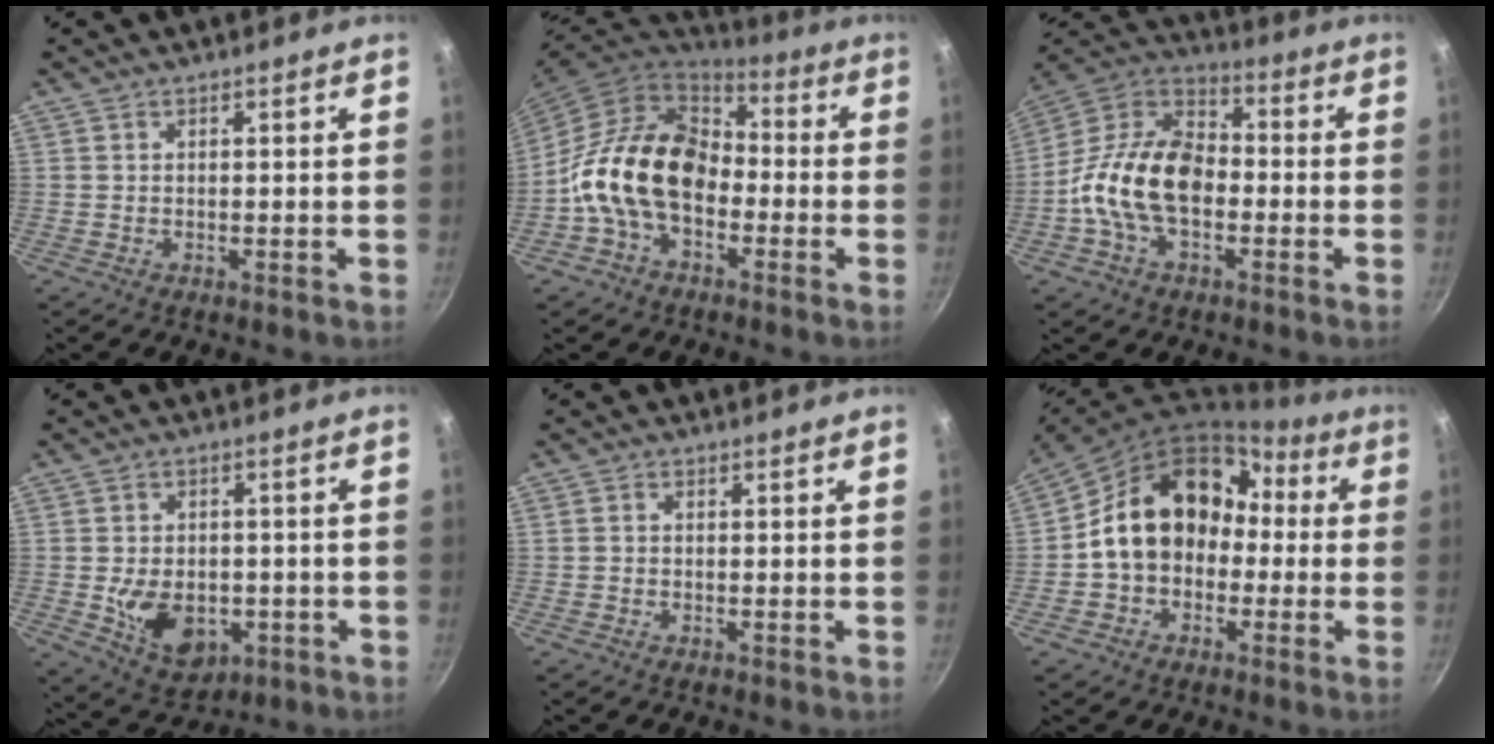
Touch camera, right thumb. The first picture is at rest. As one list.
[{"total": 17.6, "force": [-3.3, 12.1, 12.3], "torque": [-0.187, 0.047, -0.078]}, {"total": 17.2, "force": [-3.2, 10.9, 12.9], "torque": [-0.198, 0.041, -0.079]}, {"total": 9.1, "force": [-1.7, 6.4, 6.3], "torque": [-0.081, -0.002, -0.009]}, {"total": 0.7, "force": [-0.1, 0.6, 0.3], "torque": [-0.006, 0.004, -0.003]}, {"total": 17.5, "force": [-0.1, 13.9, 10.6], "torque": [-0.138, 0.070, -0.007]}]